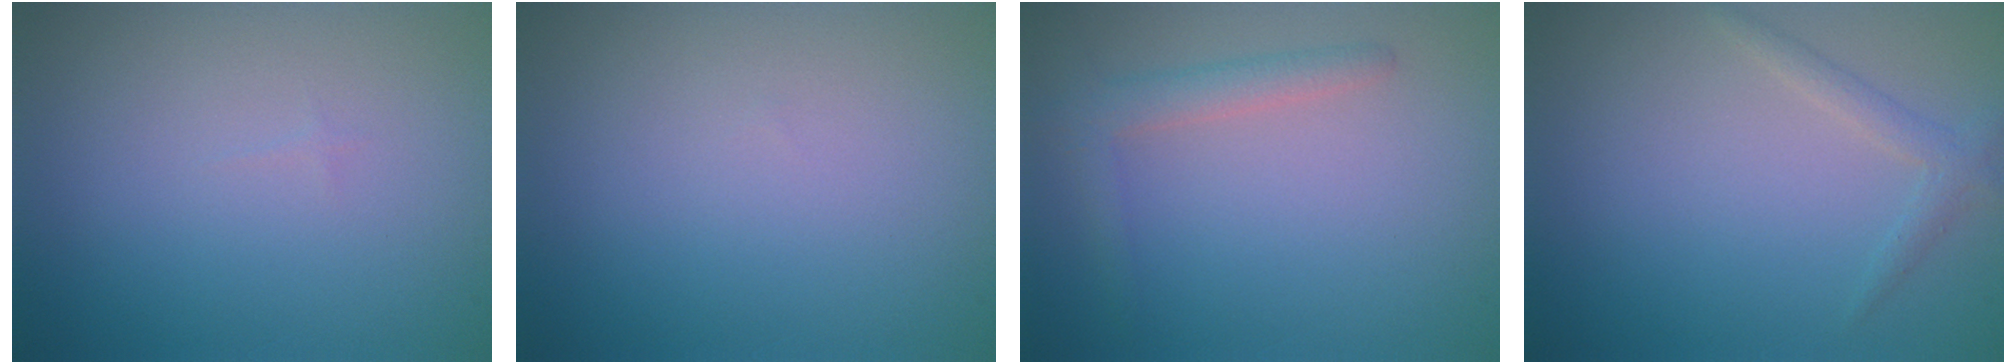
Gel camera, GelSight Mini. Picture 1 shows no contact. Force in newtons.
{"total": 0.0}
{"total": 2.2, "press": 2.1, "slide": 0.2}
{"total": 1.4, "press": 1.4, "slide": 0.1}